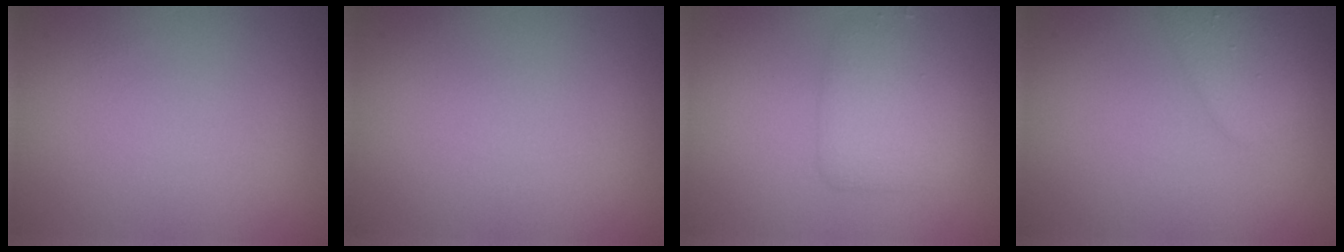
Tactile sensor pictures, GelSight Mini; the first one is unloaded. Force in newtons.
{"total": 0.0}
{"total": 2.9, "press": 2.9, "slide": 0.0}
{"total": 2.4, "press": 2.4, "slide": 0.2}